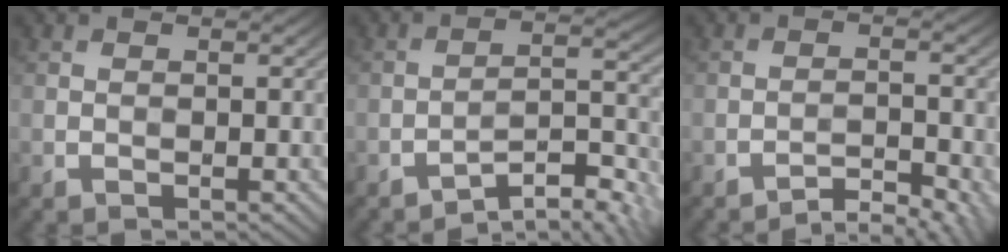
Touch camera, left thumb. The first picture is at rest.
{"total": 7.5, "force": [-5.9, 1.5, 4.3], "torque": [-0.067, 0.012, -0.102]}
{"total": 4.9, "force": [-4.0, 0.8, 2.8], "torque": [-0.041, 0.011, -0.064]}